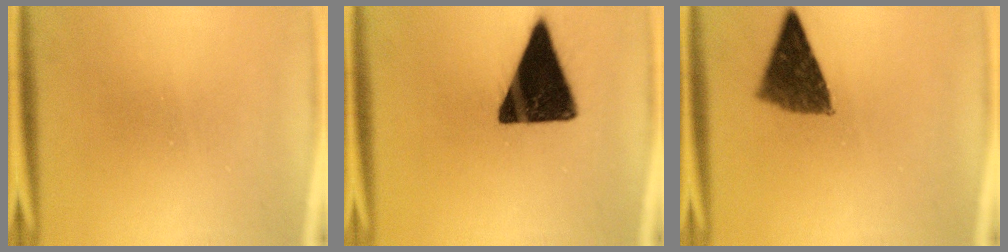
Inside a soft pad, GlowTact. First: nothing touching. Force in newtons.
{"total": 17.6}
{"total": 8.5}